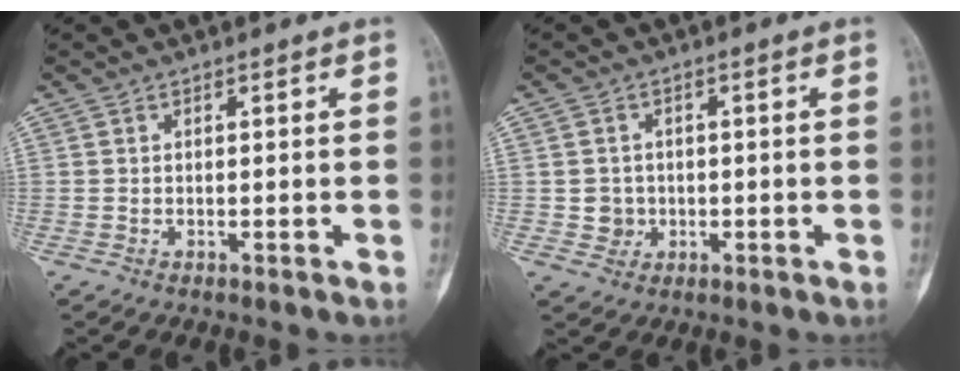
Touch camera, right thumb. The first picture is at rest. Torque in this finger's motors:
{"motor_torque": [-0.11, 0.02, -0.09, 0.42, -0.11]}